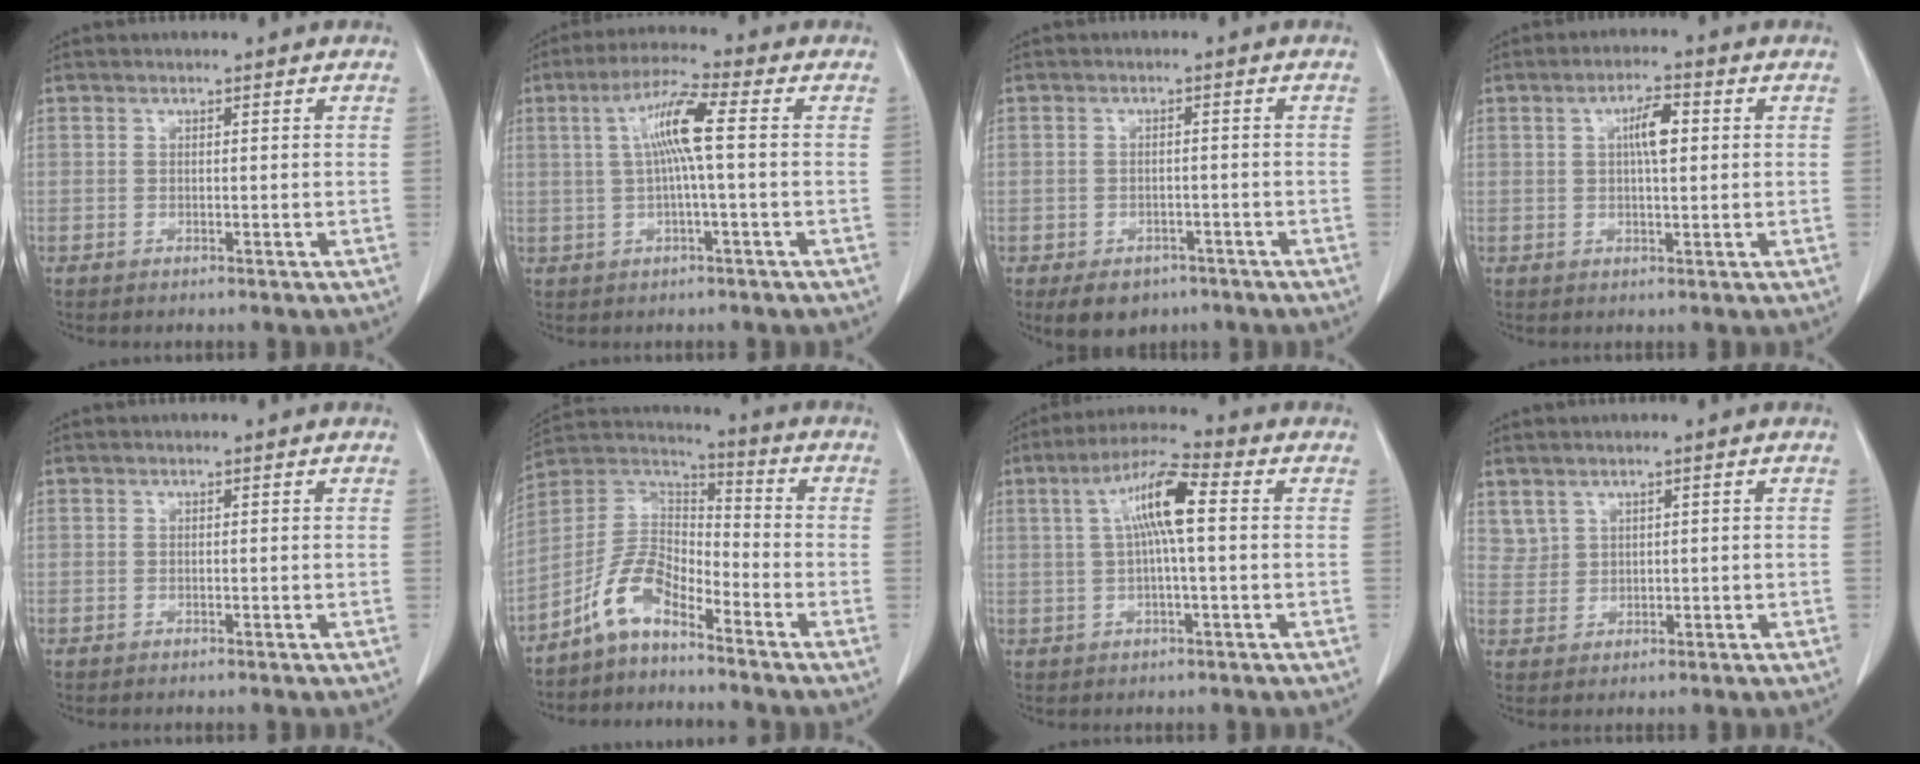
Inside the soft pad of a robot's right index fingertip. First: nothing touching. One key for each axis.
{"total": 7.5, "fx": 0.9, "fy": 0.0, "fz": 7.4, "tx": -0.143, "ty": 0.015, "tz": 0.016}
{"total": 5.9, "fx": -3.8, "fy": 4.0, "fz": 2.1, "tx": -0.023, "ty": 0.004, "tz": -0.046}
{"total": 4.6, "fx": 0.9, "fy": 1.2, "fz": 4.3, "tx": -0.076, "ty": 0.008, "tz": 0.015}
{"total": 0.0}
{"total": 8.6, "fx": -6.1, "fy": 3.6, "fz": 4.9, "tx": -0.109, "ty": 0.028, "tz": -0.123}
{"total": 8.6, "fx": 1.5, "fy": 0.9, "fz": 8.5, "tx": -0.163, "ty": 0.020, "tz": 0.022}
{"total": 2.6, "fx": 1.7, "fy": 1.9, "fz": 0.3, "tx": -0.003, "ty": 0.006, "tz": 0.040}